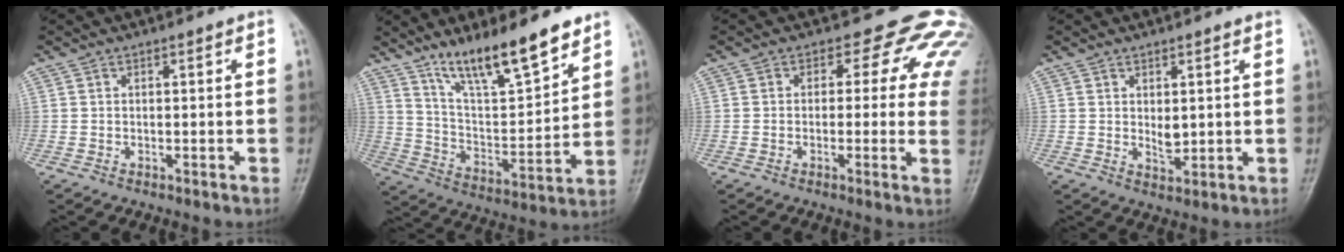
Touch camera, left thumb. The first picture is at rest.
{"total": 15.8, "force": [11.8, 3.6, 9.9], "torque": [-0.144, -0.071, 0.215]}
{"total": 11.6, "force": [5.7, 7.3, 6.9], "torque": [-0.027, -0.010, 0.040]}
{"total": 2.9, "force": [0.8, 1.5, 2.3], "torque": [-0.032, -0.012, 0.016]}